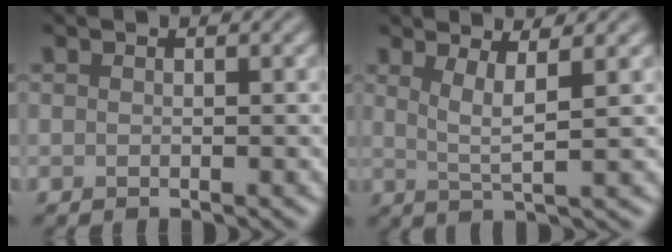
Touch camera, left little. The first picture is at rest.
{"total": 3.2, "force": [1.3, 0.6, 2.9], "torque": [-0.050, -0.006, 0.026]}